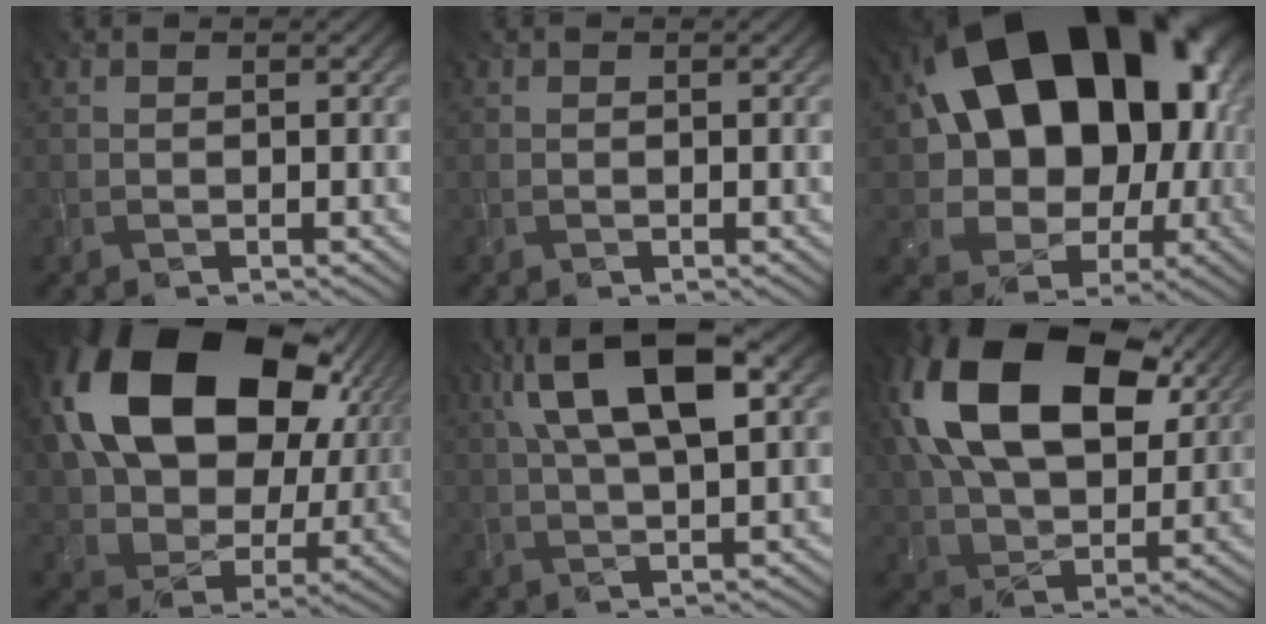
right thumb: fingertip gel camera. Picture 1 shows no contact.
{"total": 0.0}
{"total": 22.0, "force": [5.1, 15.9, 14.3], "torque": [-0.246, 0.009, 0.115]}
{"total": 21.2, "force": [6.5, 14.7, 13.8], "torque": [-0.299, 0.005, 0.143]}
{"total": 12.4, "force": [4.4, 4.6, 10.7], "torque": [-0.196, 0.011, 0.072]}
{"total": 20.6, "force": [7.8, 12.6, 14.3], "torque": [-0.310, 0.032, 0.136]}